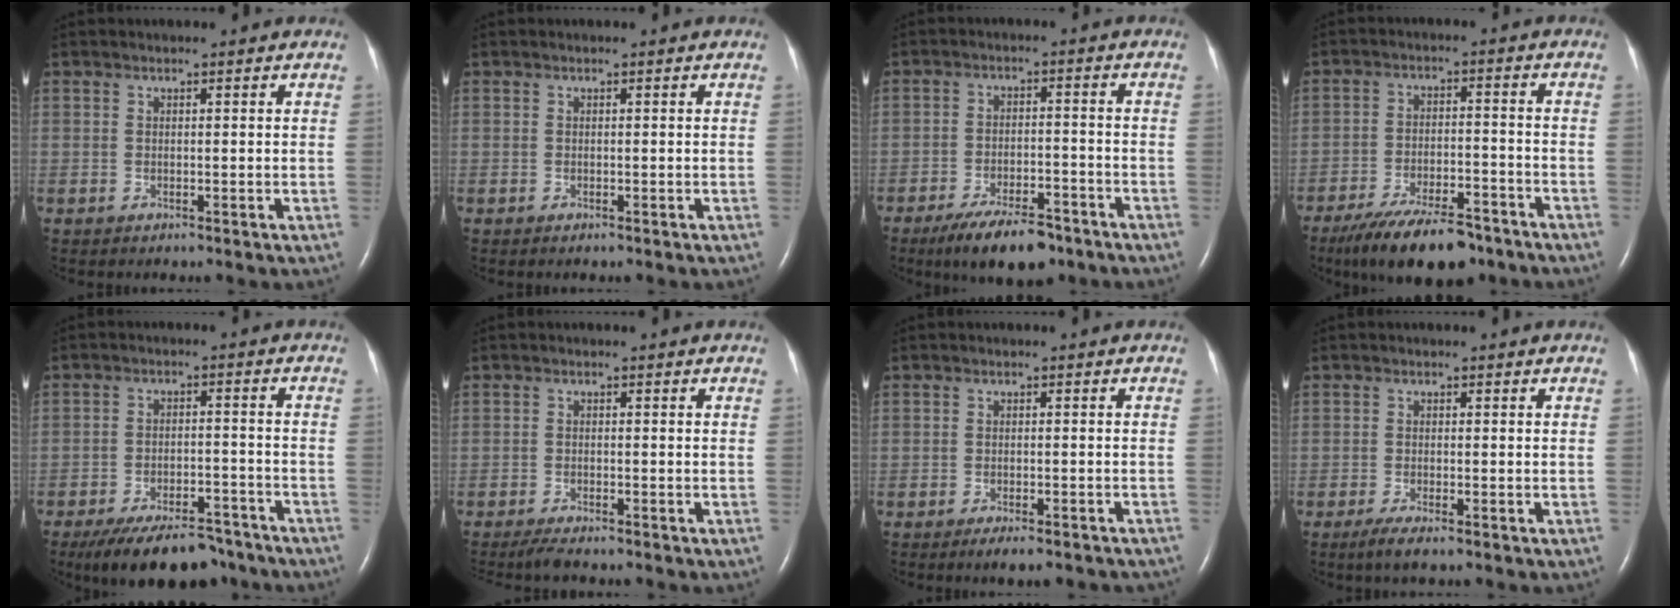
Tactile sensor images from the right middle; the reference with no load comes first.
{"total": 0.0}
{"total": 9.7, "force": [-7.2, 3.3, 5.6], "torque": [-0.094, -0.009, -0.118]}
{"total": 13.4, "force": [-10.5, 3.8, 7.4], "torque": [-0.126, -0.012, -0.169]}
{"total": 13.5, "force": [-11.2, 4.7, 6.0], "torque": [-0.093, 0.000, -0.164]}
{"total": 3.3, "force": [-2.9, 0.2, 1.5], "torque": [-0.033, -0.010, -0.048]}
{"total": 7.6, "force": [-6.5, 1.6, 3.7], "torque": [-0.036, -0.002, -0.082]}
{"total": 2.7, "force": [-1.9, 0.2, 1.9], "torque": [-0.044, -0.008, -0.038]}